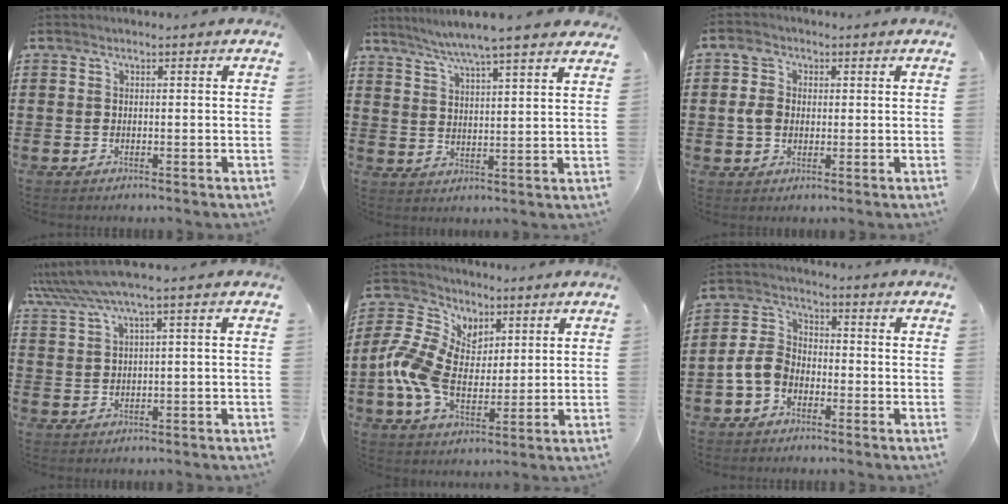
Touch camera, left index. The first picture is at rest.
{"total": 5.6, "force": [5.0, -0.7, 2.4], "torque": [-0.063, -0.023, 0.087]}
{"total": 4.4, "force": [0.5, 3.8, 2.1], "torque": [-0.060, 0.009, 0.004]}
{"total": 4.6, "force": [2.7, -0.4, 3.7], "torque": [-0.086, -0.012, 0.043]}
{"total": 9.9, "force": [1.2, 7.1, 6.8], "torque": [-0.182, 0.001, 0.020]}
{"total": 5.4, "force": [-2.6, 3.7, 2.9], "torque": [-0.083, 0.005, -0.060]}